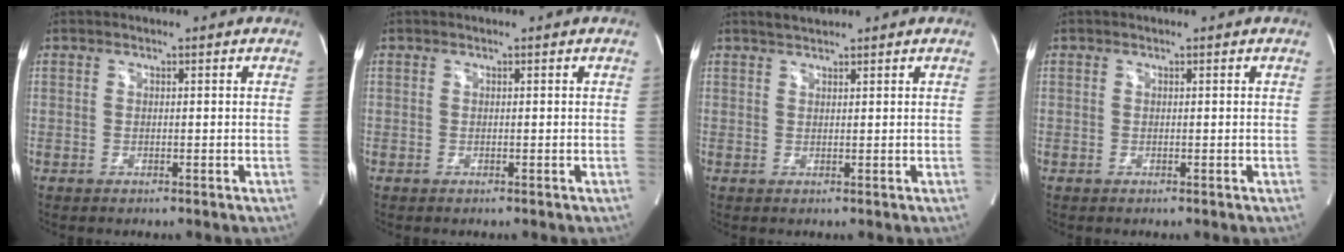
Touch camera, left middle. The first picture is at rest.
{"total": 0.0}
{"total": 1.6, "force": [1.6, 0.2, 0.4], "torque": [-0.014, 0.008, 0.032]}
{"total": 0.0}